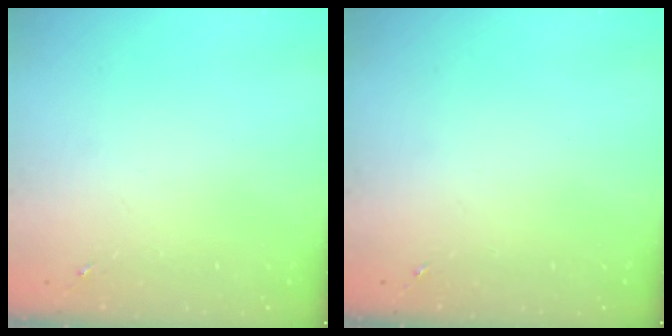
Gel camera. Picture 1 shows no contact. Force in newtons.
{"total": 0.0}